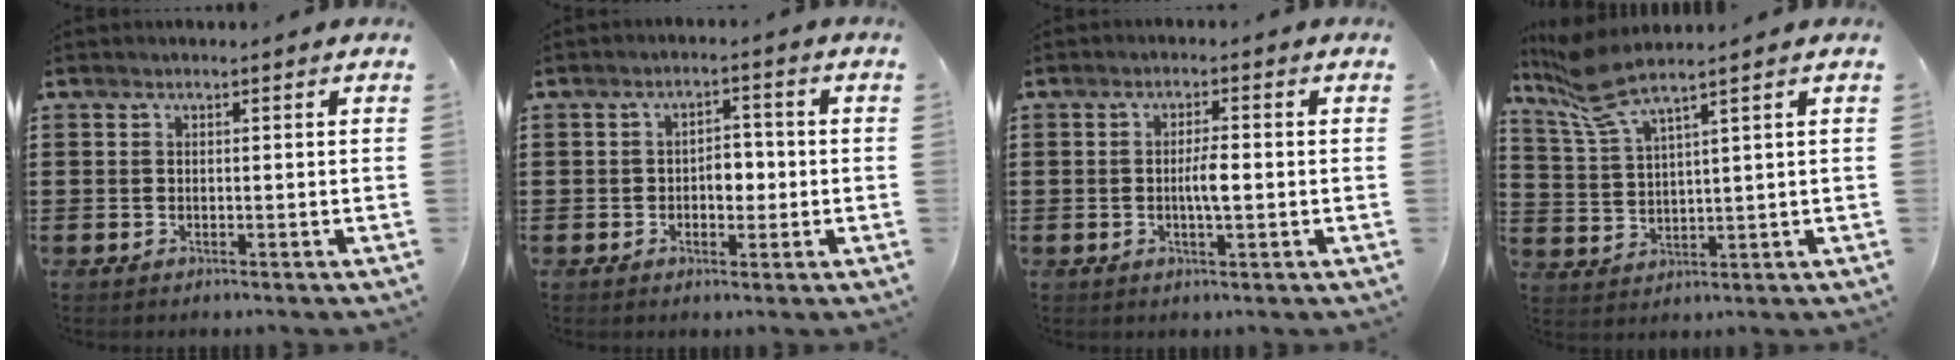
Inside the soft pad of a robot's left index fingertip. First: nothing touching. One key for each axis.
{"total": 3.5, "fx": -0.7, "fy": 2.2, "fz": 2.7, "tx": -0.039, "ty": 0.001, "tz": -0.022}
{"total": 3.4, "fx": -0.4, "fy": 0.7, "fz": 3.3, "tx": -0.059, "ty": 0.001, "tz": -0.009}
{"total": 6.4, "fx": 5.1, "fy": 0.7, "fz": 3.9, "tx": -0.103, "ty": -0.015, "tz": 0.087}